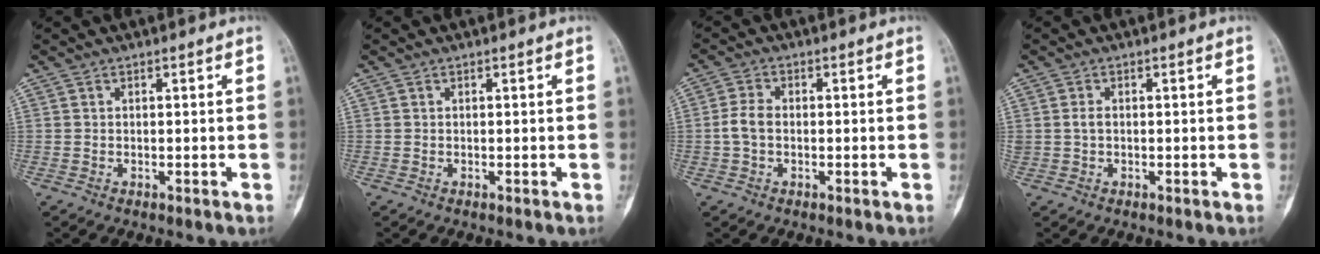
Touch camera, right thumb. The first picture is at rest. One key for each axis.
{"total": 0.0}
{"total": 3.7, "fx": -0.5, "fy": 2.5, "fz": 2.7, "tx": -0.060, "ty": 0.010, "tz": -0.015}
{"total": 1.3, "fx": 0.0, "fy": 0.9, "fz": 0.9, "tx": -0.015, "ty": 0.002, "tz": -0.001}